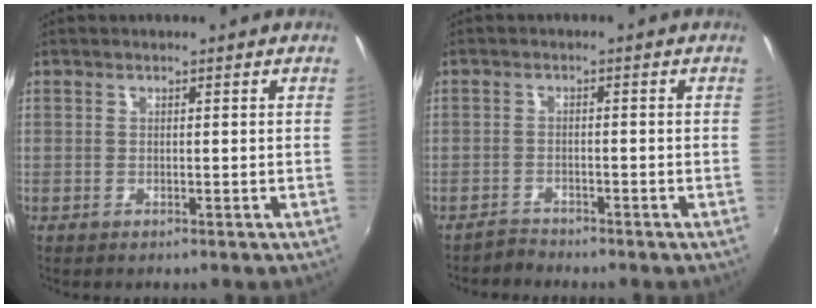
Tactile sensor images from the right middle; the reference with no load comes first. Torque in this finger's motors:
{"motor_torque": [0.39, -0.47, 0.09, 0.04]}